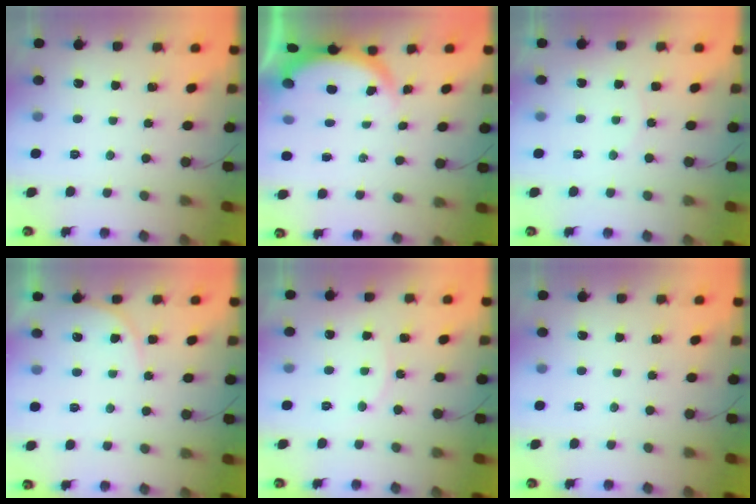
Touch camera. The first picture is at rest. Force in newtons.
{"total": 4.2, "press": 3.9, "slide": 1.5}
{"total": 2.8, "press": 2.8, "slide": 0.6}
{"total": 5.5, "press": 5.5, "slide": 0.4}
{"total": 6.6, "press": 6.6, "slide": 0.3}
{"total": 0.0}